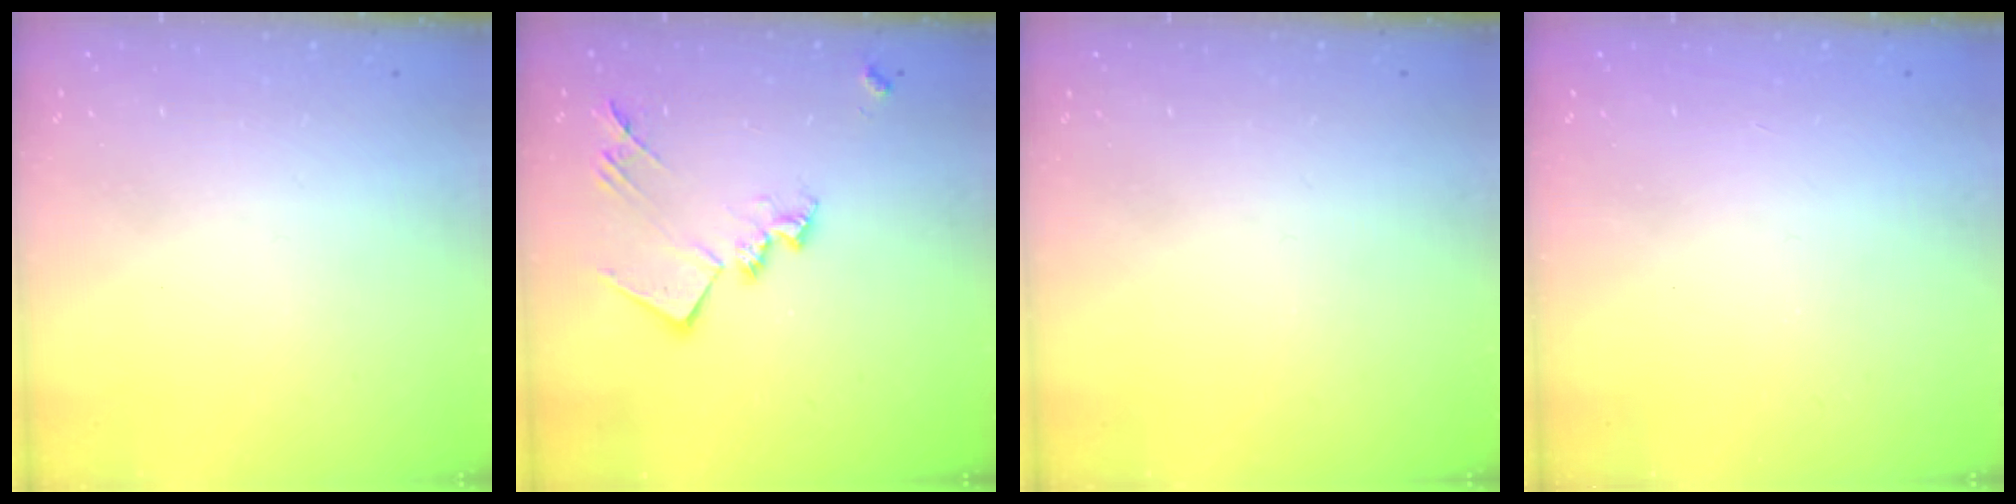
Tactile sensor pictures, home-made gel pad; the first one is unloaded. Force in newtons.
{"total": 15.6, "press": 15.6, "slide": 1.0}
{"total": 0.0}
{"total": 1.0, "press": 1.0, "slide": 0.1}